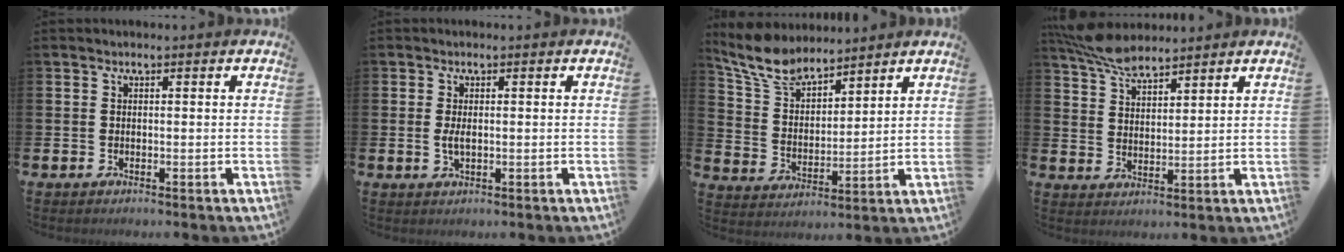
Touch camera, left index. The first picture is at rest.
{"total": 1.7, "force": [0.1, 0.7, 1.6], "torque": [-0.029, 0.001, 0.000]}
{"total": 7.9, "force": [7.1, 2.5, 2.4], "torque": [-0.079, -0.029, 0.131]}
{"total": 6.3, "force": [5.8, 1.4, 1.9], "torque": [-0.049, -0.024, 0.106]}